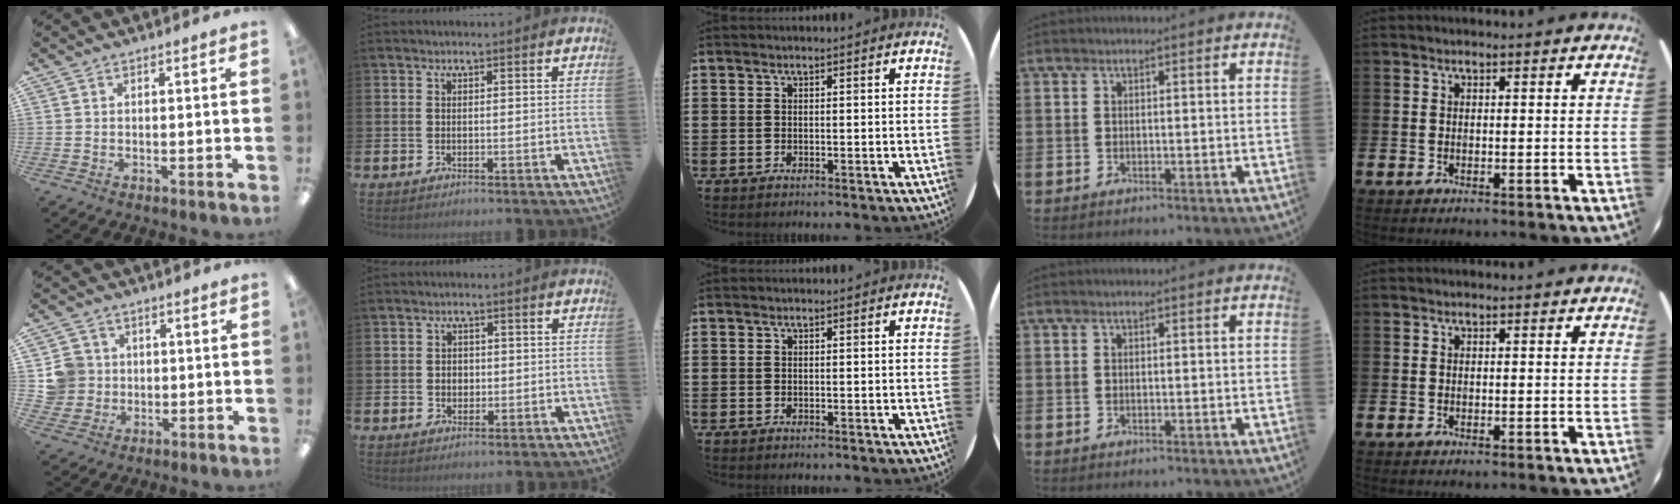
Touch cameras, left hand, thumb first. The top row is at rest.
{"thumb": {"total": 8.1, "force": [1.0, 7.9, 1.5], "torque": [-0.049, 0.009, 0.024]}, "index": {"total": 2.0, "force": [0.0, 1.8, 0.9], "torque": [0.001, 0.001, -0.009]}}